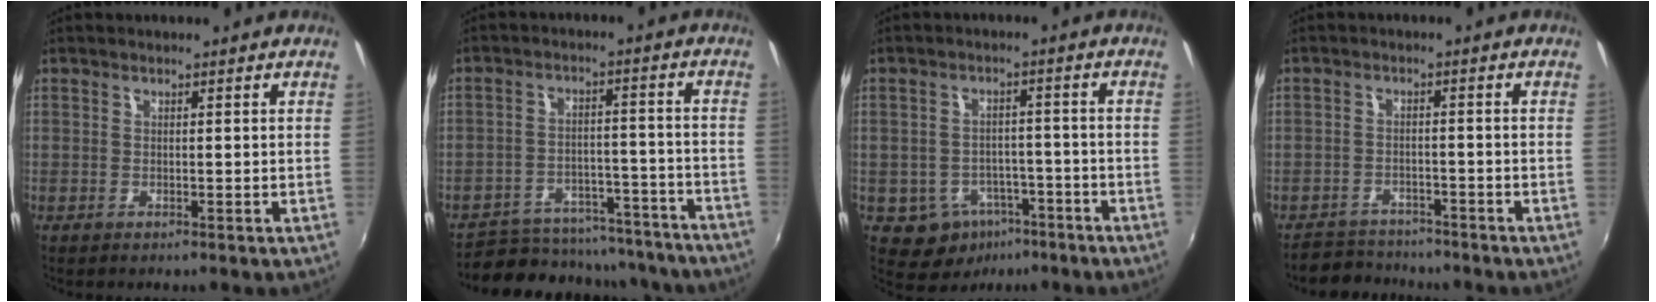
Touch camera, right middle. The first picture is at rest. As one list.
[{"total": 24.2, "force": [-21.1, 8.9, 7.8], "torque": [-0.159, 0.021, -0.259]}, {"total": 8.3, "force": [-4.7, 6.4, 2.4], "torque": [-0.056, 0.015, -0.047]}, {"total": 5.5, "force": [-5.0, 2.4, 0.1], "torque": [-0.022, 0.012, -0.084]}]